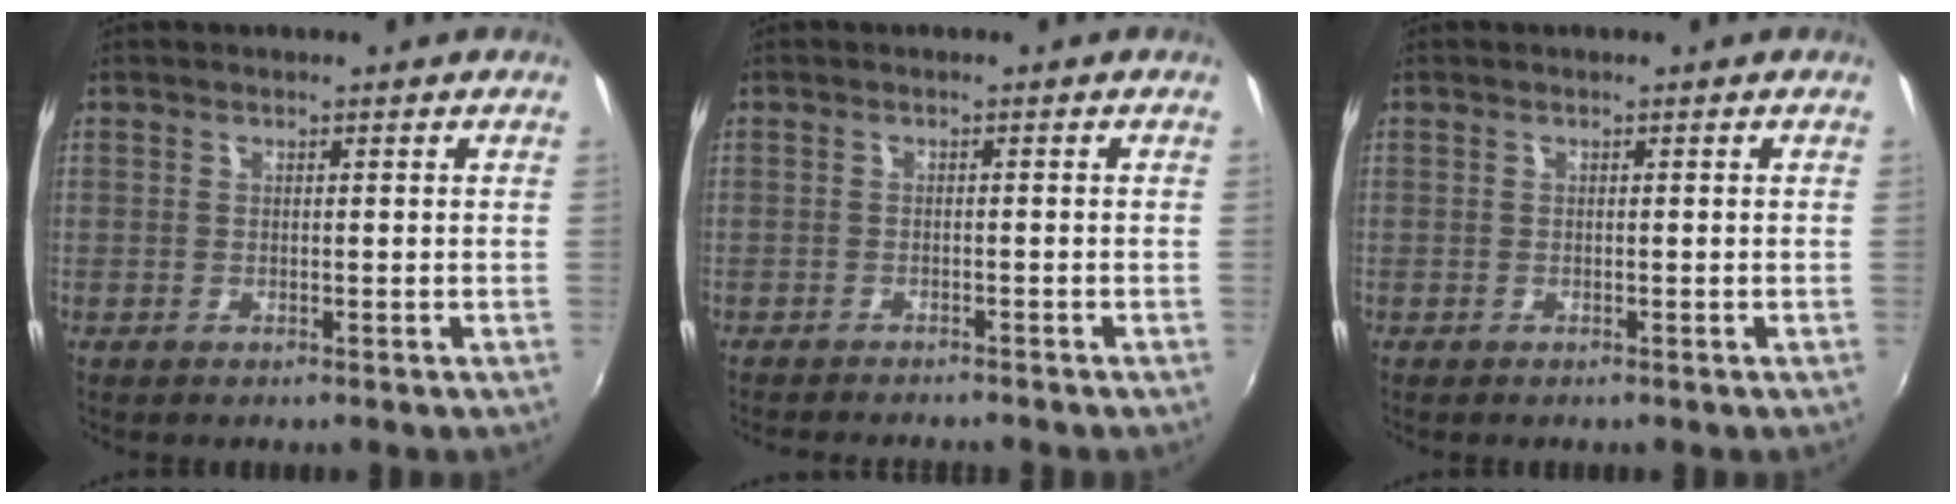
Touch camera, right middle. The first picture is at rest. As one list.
[{"total": 5.3, "force": [-4.9, 0.6, 1.9], "torque": [-0.047, -0.014, -0.075]}, {"total": 0.0}]